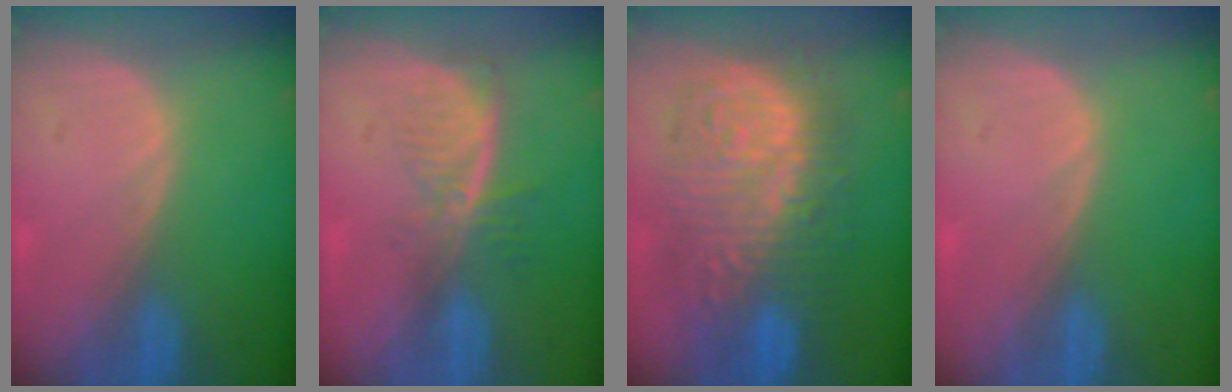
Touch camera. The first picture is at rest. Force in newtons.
{"total": 5.9, "press": 5.0, "slide": 3.1}
{"total": 13.4, "press": 13.4, "slide": 1.3}
{"total": 0.0}